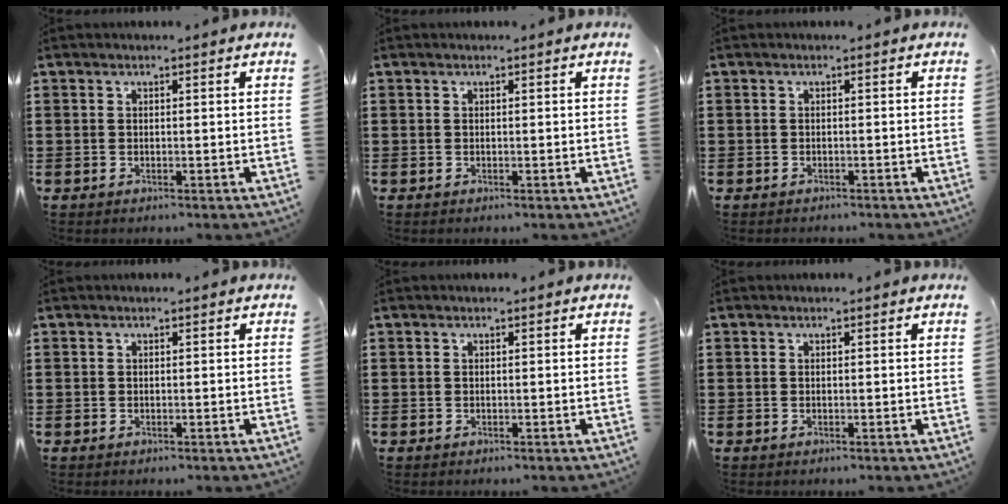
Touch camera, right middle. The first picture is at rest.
{"total": 0.0}
{"total": 0.6, "force": [-0.5, 0.2, -0.1], "torque": [0.001, 0.002, -0.012]}
{"total": 0.0}
{"total": 0.0}
{"total": 0.0}